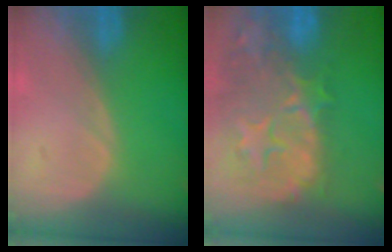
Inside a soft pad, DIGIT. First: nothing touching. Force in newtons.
{"total": 14.8, "press": 11.8, "slide": 8.9}